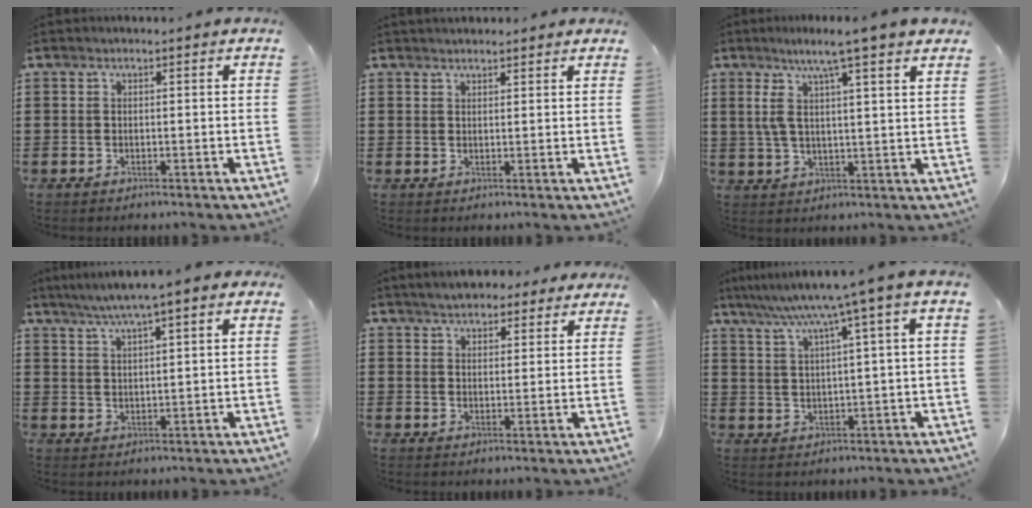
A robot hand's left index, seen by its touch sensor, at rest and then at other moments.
{"total": 1.5, "force": [1.5, 0.4, 0.0], "torque": [-0.003, 0.005, 0.029]}
{"total": 8.0, "force": [5.3, 0.0, 6.0], "torque": [-0.132, -0.013, 0.088]}
{"total": 4.5, "force": [3.2, -0.1, 3.2], "torque": [-0.068, -0.004, 0.056]}
{"total": 4.3, "force": [3.8, 1.6, 1.0], "torque": [-0.032, 0.002, 0.072]}
{"total": 6.8, "force": [3.7, -0.5, 5.7], "torque": [-0.122, -0.019, 0.056]}